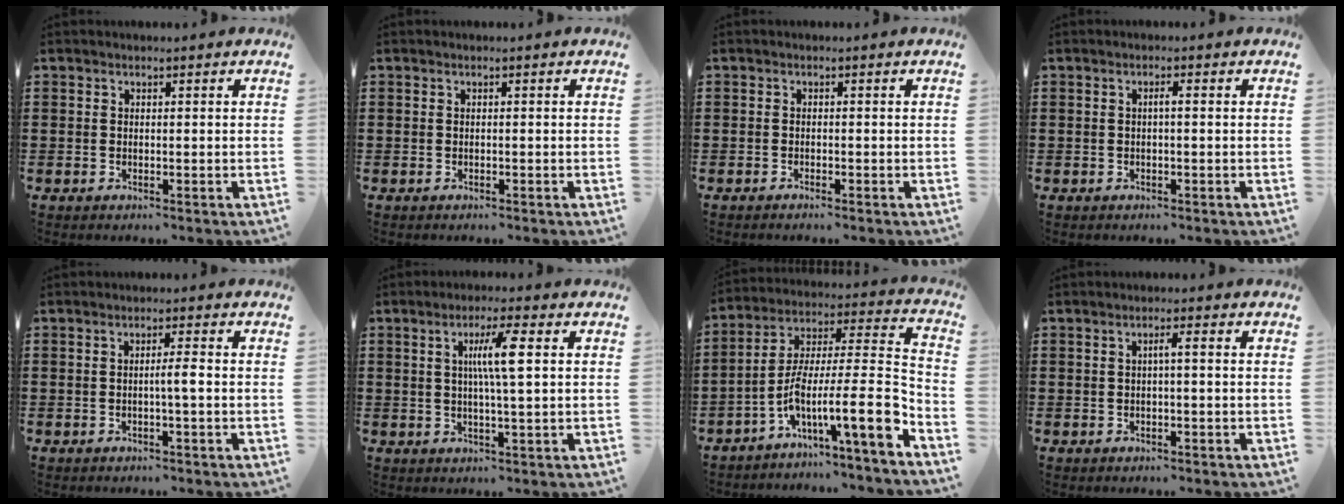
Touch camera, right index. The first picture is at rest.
{"total": 0.0}
{"total": 0.7, "force": [-0.7, 0.0, 0.1], "torque": [-0.005, -0.002, -0.014]}
{"total": 1.0, "force": [-0.2, 0.0, 1.0], "torque": [-0.019, -0.001, -0.005]}
{"total": 2.2, "force": [-0.4, -0.2, 2.2], "torque": [-0.040, -0.003, -0.010]}
{"total": 6.2, "force": [1.2, 0.4, 6.1], "torque": [-0.118, 0.002, 0.014]}
{"total": 12.1, "force": [-5.0, 1.5, 10.9], "torque": [-0.212, -0.044, -0.107]}
{"total": 1.7, "force": [-0.3, 0.0, 1.7], "torque": [-0.030, 0.001, -0.007]}